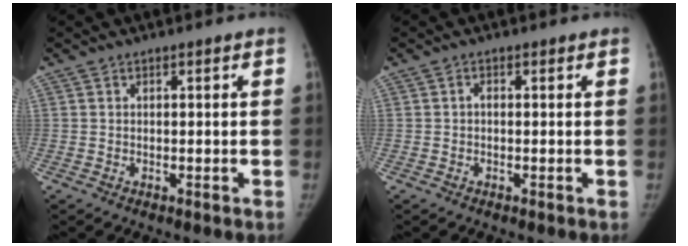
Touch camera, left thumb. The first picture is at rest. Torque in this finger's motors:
{"motor_torque": [-0.15, 0.21, -0.33, 0.22, 0.00]}